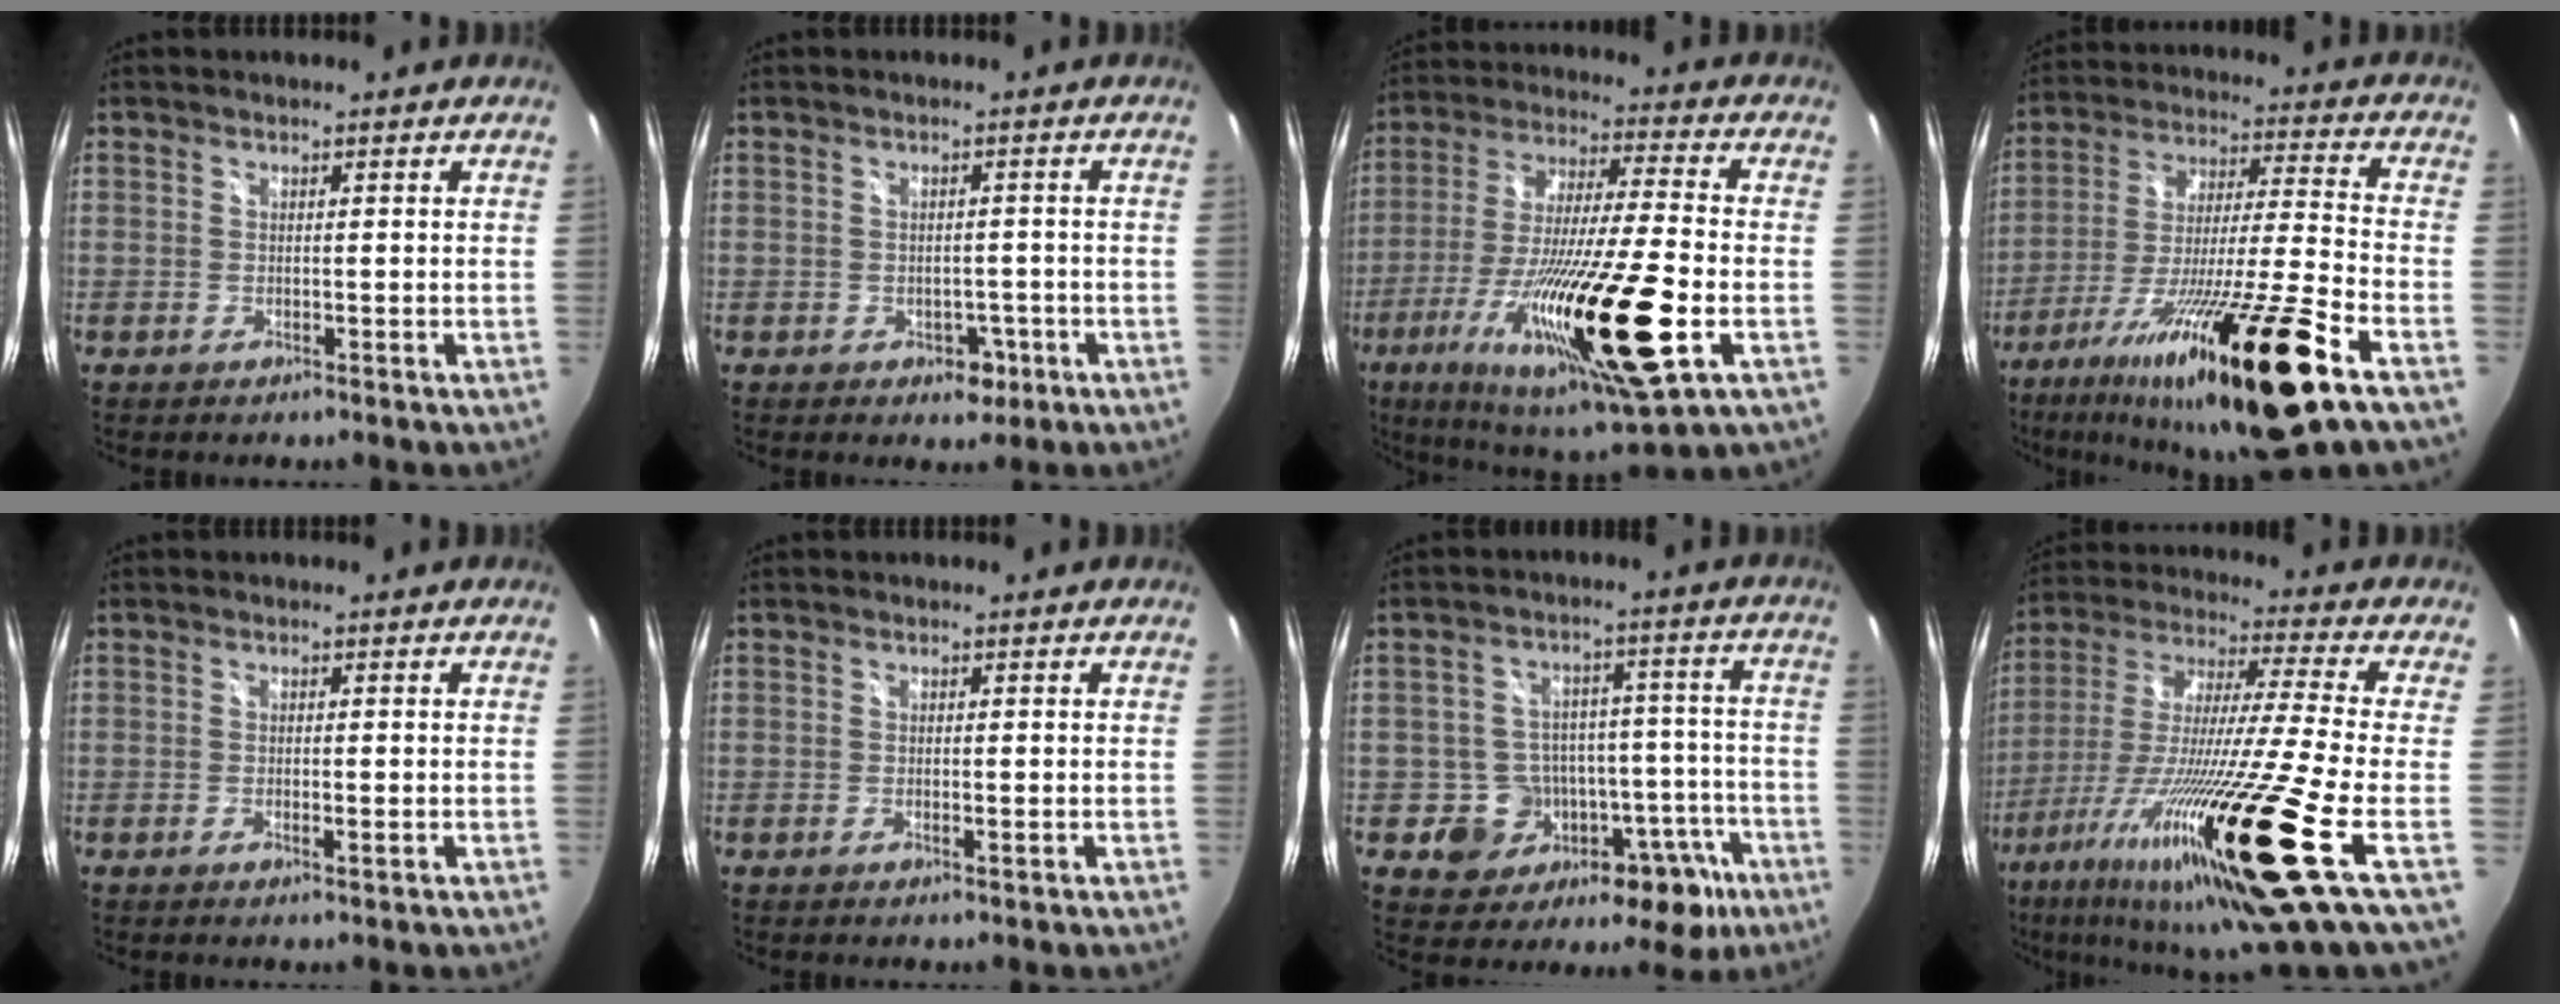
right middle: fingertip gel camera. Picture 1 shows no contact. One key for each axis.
{"total": 3.4, "fx": -1.5, "fy": 2.5, "fz": 1.6, "tx": -0.028, "ty": -0.002, "tz": -0.012}
{"total": 26.7, "fx": -9.8, "fy": 4.2, "fz": 24.5, "tx": -0.454, "ty": -0.064, "tz": -0.167}
{"total": 25.1, "fx": -15.1, "fy": -0.2, "fz": 20.0, "tx": -0.358, "ty": -0.050, "tz": -0.256}
{"total": 1.2, "fx": -0.5, "fy": 0.3, "fz": 1.1, "tx": -0.020, "ty": -0.001, "tz": -0.008}
{"total": 0.7, "fx": -0.3, "fy": 0.1, "fz": 0.7, "tx": -0.012, "ty": 0.000, "tz": -0.005}
{"total": 15.3, "fx": -7.2, "fy": 11.2, "fz": 7.4, "tx": -0.109, "ty": 0.029, "tz": -0.076}
{"total": 28.1, "fx": -12.6, "fy": 0.4, "fz": 25.1, "tx": -0.466, "ty": -0.073, "tz": -0.230}